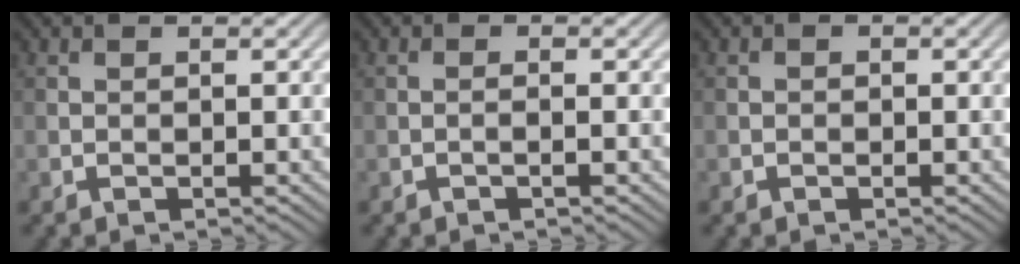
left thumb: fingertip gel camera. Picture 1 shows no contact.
{"total": 0.8, "force": [-0.4, 0.0, 0.6], "torque": [-0.011, 0.003, -0.009]}
{"total": 0.6, "force": [-0.2, 0.5, 0.1], "torque": [0.001, -0.003, -0.006]}